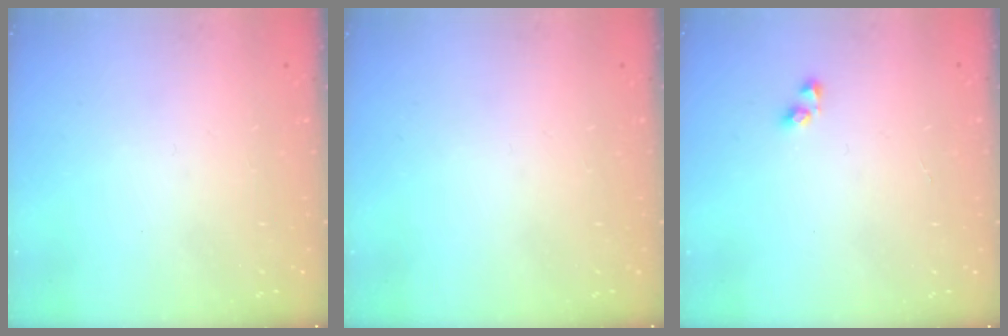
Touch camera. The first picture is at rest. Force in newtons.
{"total": 0.0}
{"total": 2.9, "press": 2.9, "slide": 0.2}